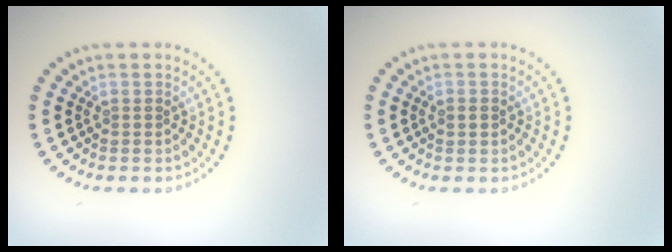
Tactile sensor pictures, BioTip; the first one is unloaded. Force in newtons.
{"total": 1.1, "press": 1.1, "slide": 0.2}